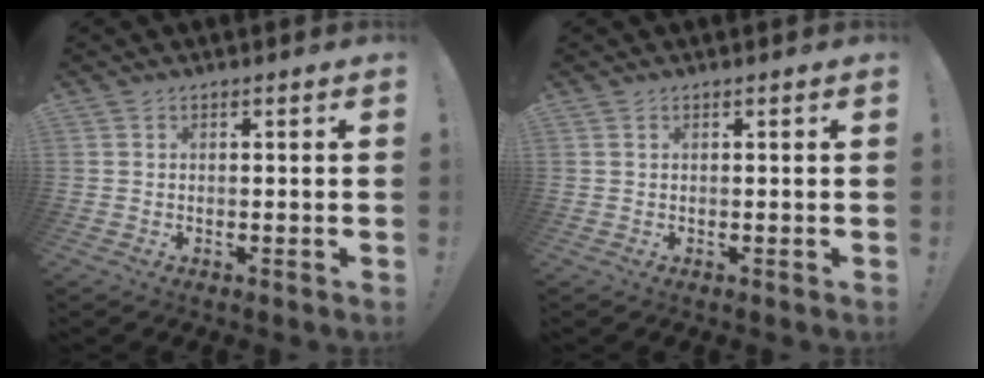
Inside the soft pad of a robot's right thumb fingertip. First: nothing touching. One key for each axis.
{"total": 0.0}